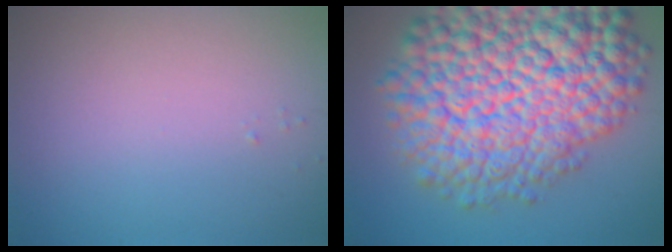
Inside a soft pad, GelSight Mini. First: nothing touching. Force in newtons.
{"total": 16.2, "press": 16.2, "slide": 0.6}